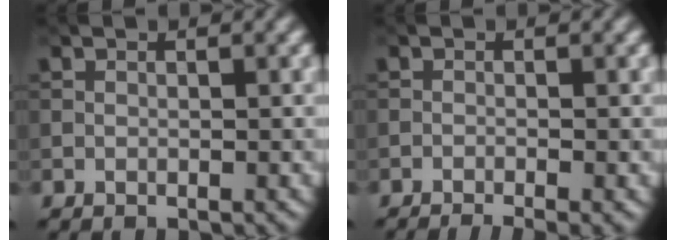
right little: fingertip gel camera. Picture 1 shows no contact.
{"total": 3.1, "force": [-2.0, 0.6, 2.3], "torque": [-0.031, -0.001, -0.035]}